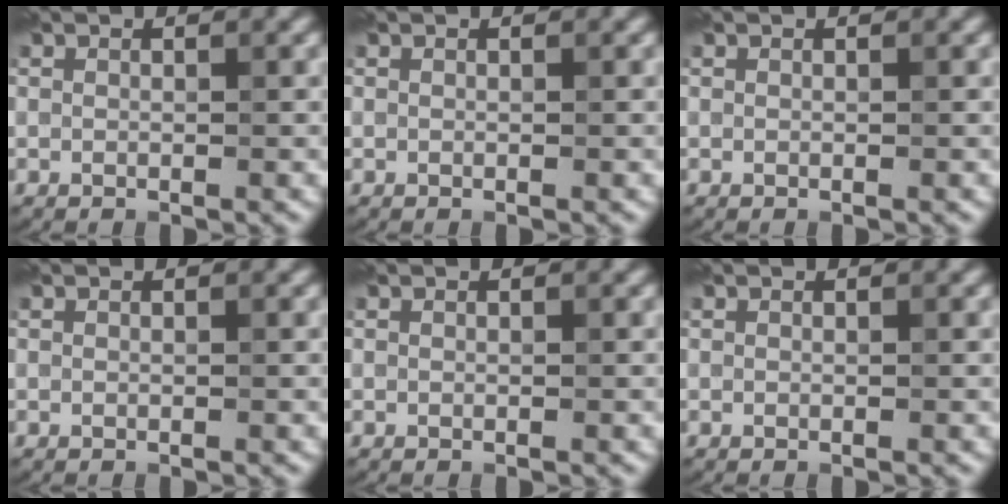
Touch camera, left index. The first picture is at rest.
{"total": 0.0}
{"total": 0.0}
{"total": 0.0}
{"total": 0.0}
{"total": 0.0}